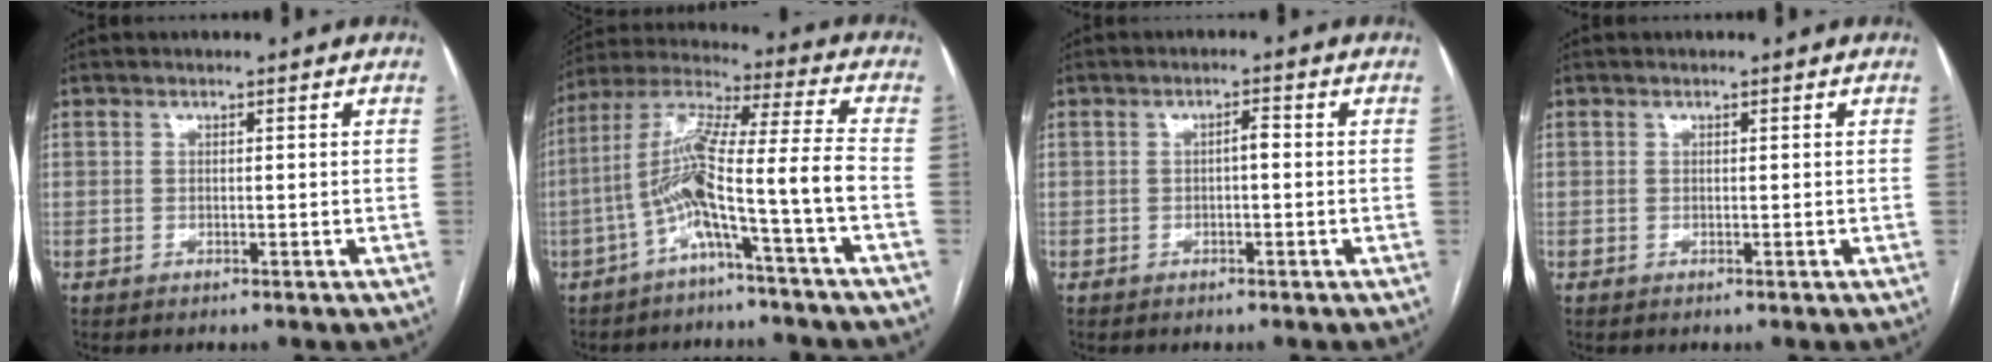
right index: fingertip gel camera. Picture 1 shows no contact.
{"total": 11.6, "force": [-4.4, -1.4, 10.7], "torque": [-0.205, 0.031, -0.082]}
{"total": 1.6, "force": [-0.1, 0.5, 1.5], "torque": [-0.024, 0.007, -0.003]}
{"total": 0.0}